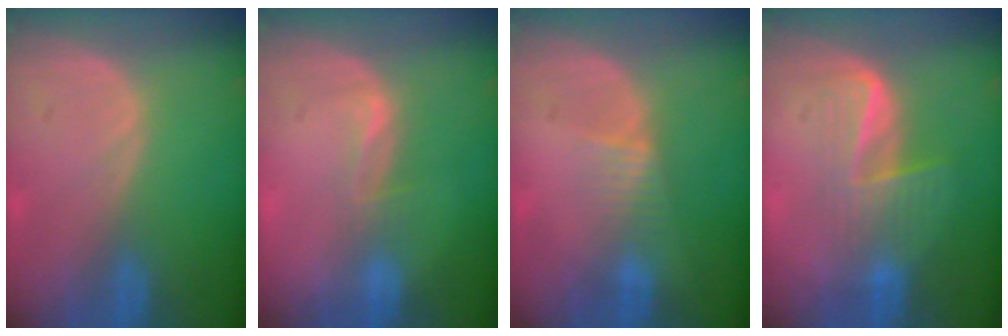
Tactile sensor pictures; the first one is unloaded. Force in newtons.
{"total": 2.2, "press": 1.7, "slide": 1.4}
{"total": 2.6, "press": 2.4, "slide": 0.9}
{"total": 7.1, "press": 5.8, "slide": 4.1}